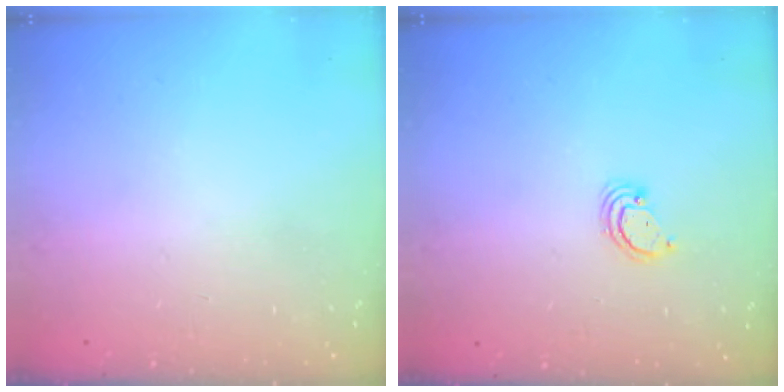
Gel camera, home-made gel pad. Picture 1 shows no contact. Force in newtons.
{"total": 2.3, "press": 2.3, "slide": 0.2}